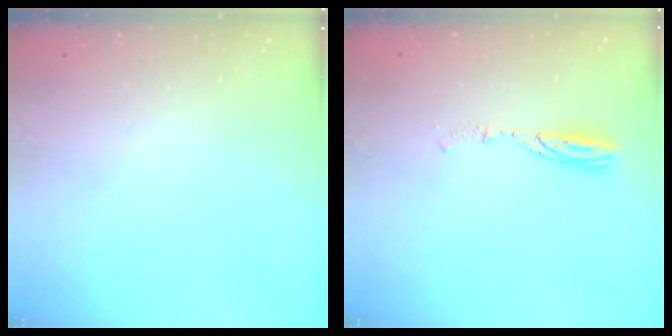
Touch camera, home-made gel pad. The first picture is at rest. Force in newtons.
{"total": 4.7, "press": 4.7, "slide": 0.4}